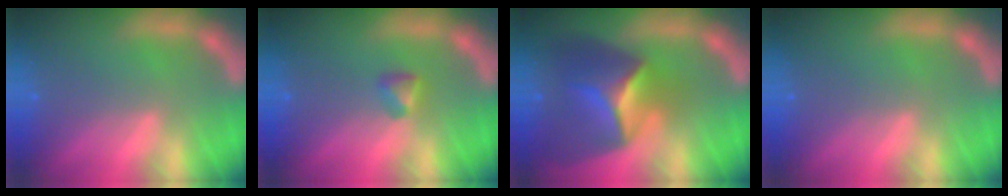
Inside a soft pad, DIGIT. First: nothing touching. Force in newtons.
{"total": 1.4}
{"total": 8.9}
{"total": 0.0}